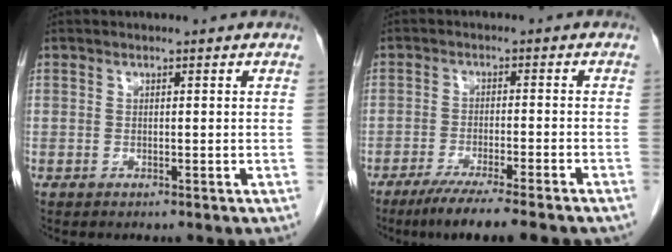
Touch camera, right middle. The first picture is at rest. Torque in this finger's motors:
{"motor_torque": [1.14, -1.00, 0.22, 0.06]}